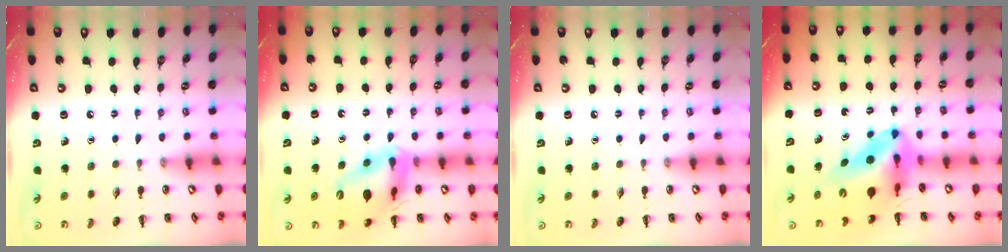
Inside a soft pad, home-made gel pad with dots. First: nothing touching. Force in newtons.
{"total": 16.9, "press": 16.7, "slide": 2.9}
{"total": 0.0}
{"total": 14.8, "press": 14.1, "slide": 4.5}